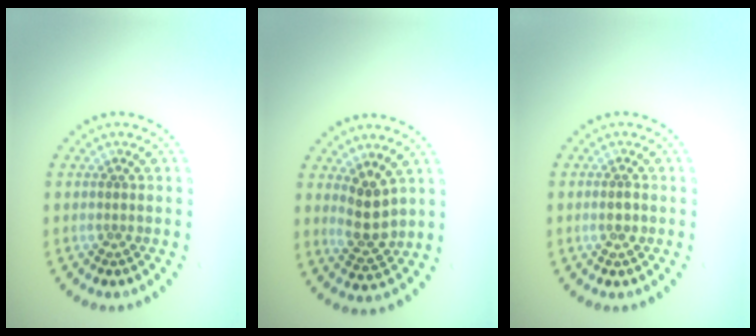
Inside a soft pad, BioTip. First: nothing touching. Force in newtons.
{"total": 3.0, "press": 2.6, "slide": 1.3}
{"total": 1.0, "press": 1.0, "slide": 0.1}